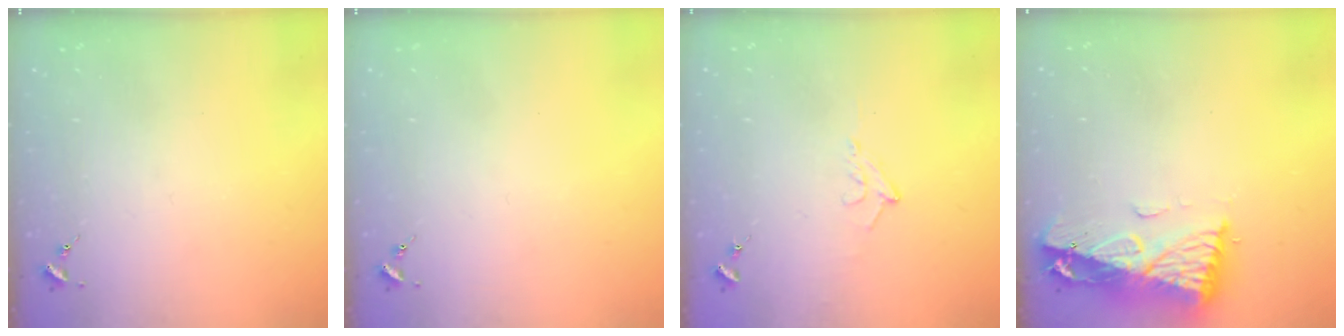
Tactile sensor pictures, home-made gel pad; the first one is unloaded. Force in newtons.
{"total": 0.0}
{"total": 7.1, "press": 7.0, "slide": 1.2}
{"total": 11.0, "press": 11.0, "slide": 1.3}